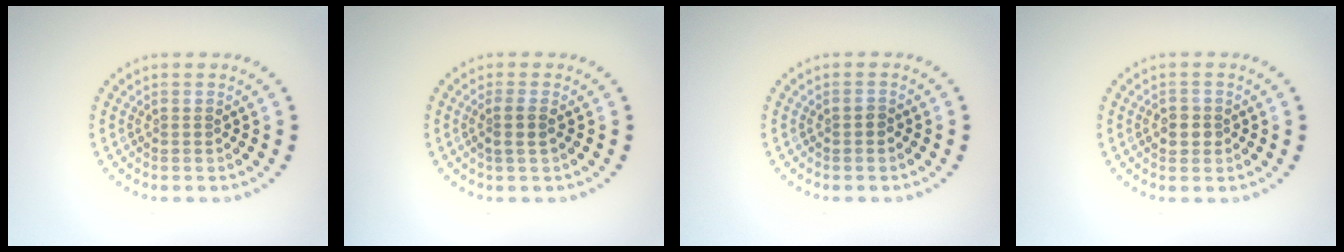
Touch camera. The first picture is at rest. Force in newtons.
{"total": 1.5, "press": 1.3, "slide": 0.8}
{"total": 0.7, "press": 0.7, "slide": 0.1}
{"total": 1.6, "press": 1.6, "slide": 0.2}